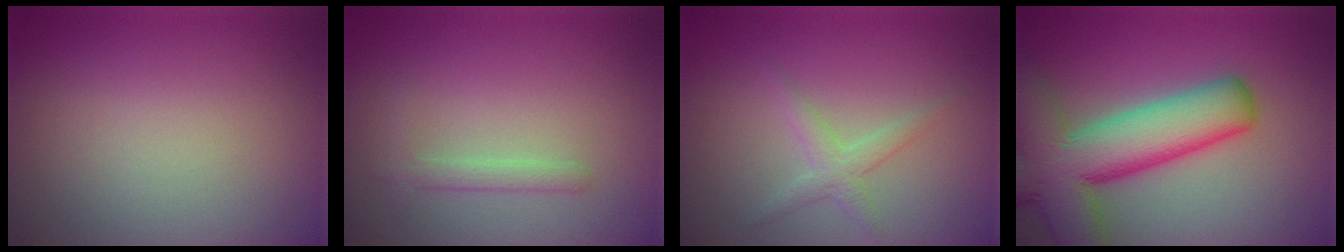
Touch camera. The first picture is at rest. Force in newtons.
{"total": 0.9, "press": 0.9, "slide": 0.1}
{"total": 1.9, "press": 1.9, "slide": 0.1}
{"total": 11.3, "press": 11.2, "slide": 0.8}